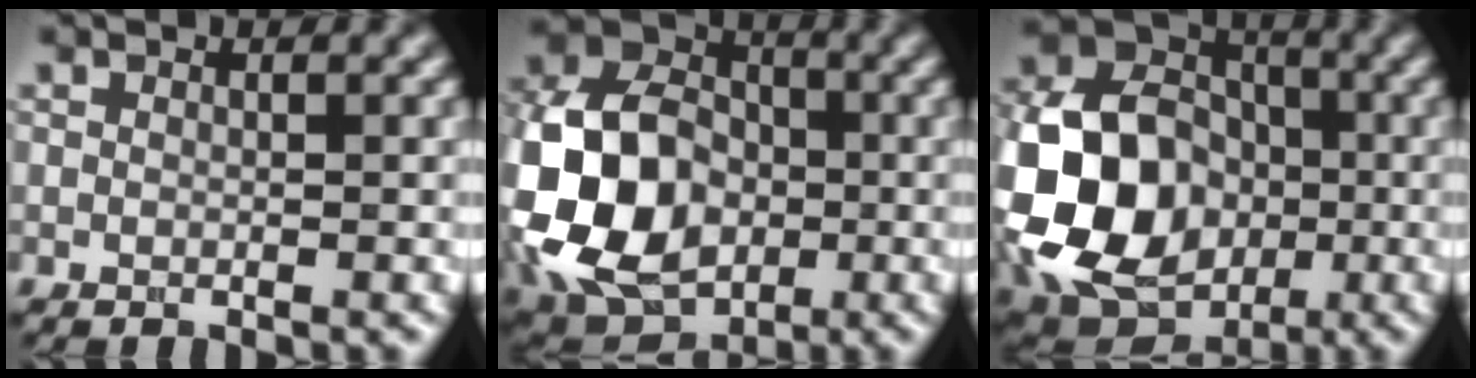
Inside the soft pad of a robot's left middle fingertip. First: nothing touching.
{"total": 13.1, "force": [-2.9, 9.8, 8.1], "torque": [-0.180, 0.010, -0.072]}
{"total": 14.3, "force": [-3.0, 11.3, 8.4], "torque": [-0.191, -0.011, -0.057]}